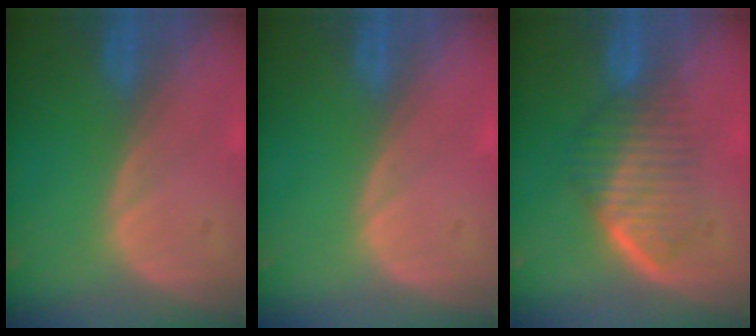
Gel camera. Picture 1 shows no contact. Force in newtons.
{"total": 0.0}
{"total": 6.8, "press": 5.9, "slide": 3.4}